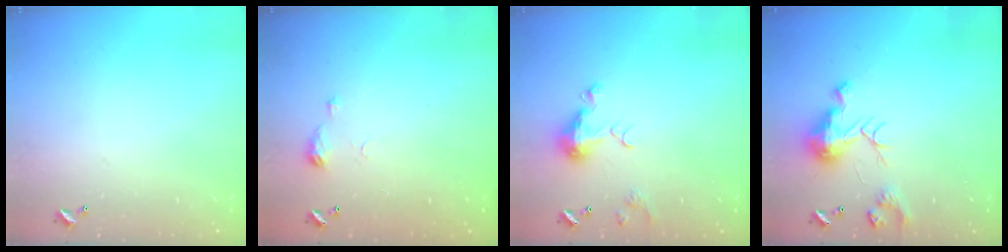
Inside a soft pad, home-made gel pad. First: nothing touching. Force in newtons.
{"total": 5.4, "press": 5.3, "slide": 0.8}
{"total": 7.3, "press": 7.3, "slide": 1.0}
{"total": 9.2, "press": 9.2, "slide": 0.5}